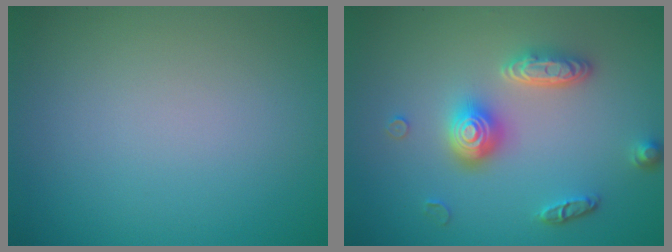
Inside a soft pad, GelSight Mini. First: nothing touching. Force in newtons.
{"total": 4.1, "press": 3.4, "slide": 2.4}